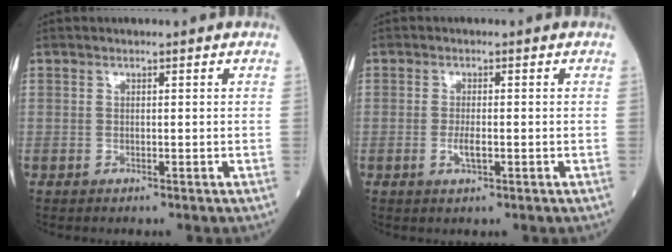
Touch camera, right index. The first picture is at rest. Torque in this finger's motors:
{"motor_torque": [0.22, -0.09, 0.19, 0.06]}